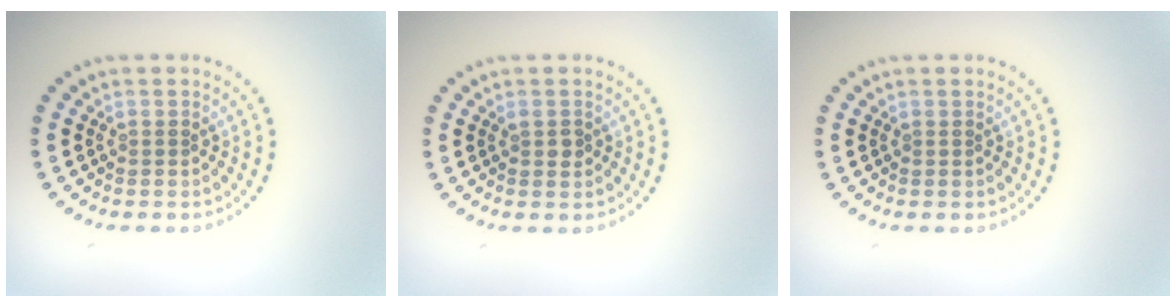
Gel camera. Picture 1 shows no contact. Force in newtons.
{"total": 1.0, "press": 1.0, "slide": 0.1}
{"total": 0.0}